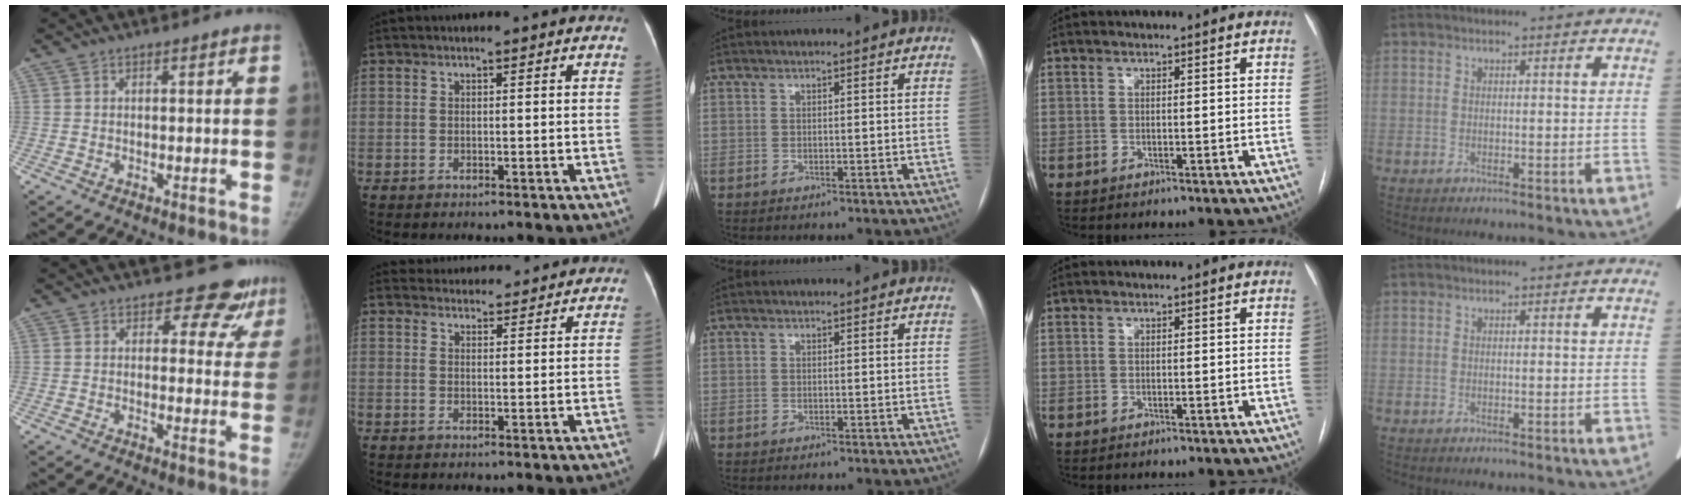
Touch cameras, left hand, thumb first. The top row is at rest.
{"thumb": {"total": 7.9, "force": [6.7, 3.9, 1.1], "torque": [0.034, -0.039, 0.060]}, "index": {"total": 10.0, "force": [9.6, 2.5, 1.2], "torque": [-0.003, 0.026, 0.114]}}